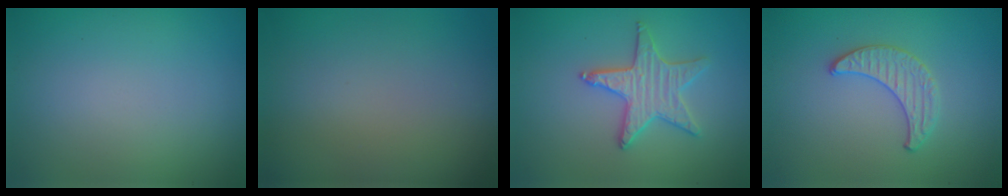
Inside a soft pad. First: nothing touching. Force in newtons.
{"total": 0.0}
{"total": 3.3, "press": 3.3, "slide": 0.3}
{"total": 1.5, "press": 1.5, "slide": 0.1}